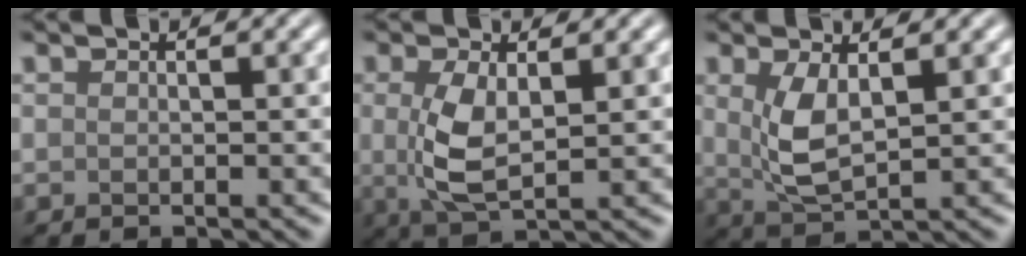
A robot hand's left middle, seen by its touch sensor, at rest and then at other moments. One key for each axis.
{"total": 4.2, "fx": 0.5, "fy": 1.9, "fz": 3.8, "tx": -0.088, "ty": -0.003, "tz": 0.013}
{"total": 3.7, "fx": 1.0, "fy": 1.5, "fz": 3.3, "tx": -0.077, "ty": -0.007, "tz": 0.024}